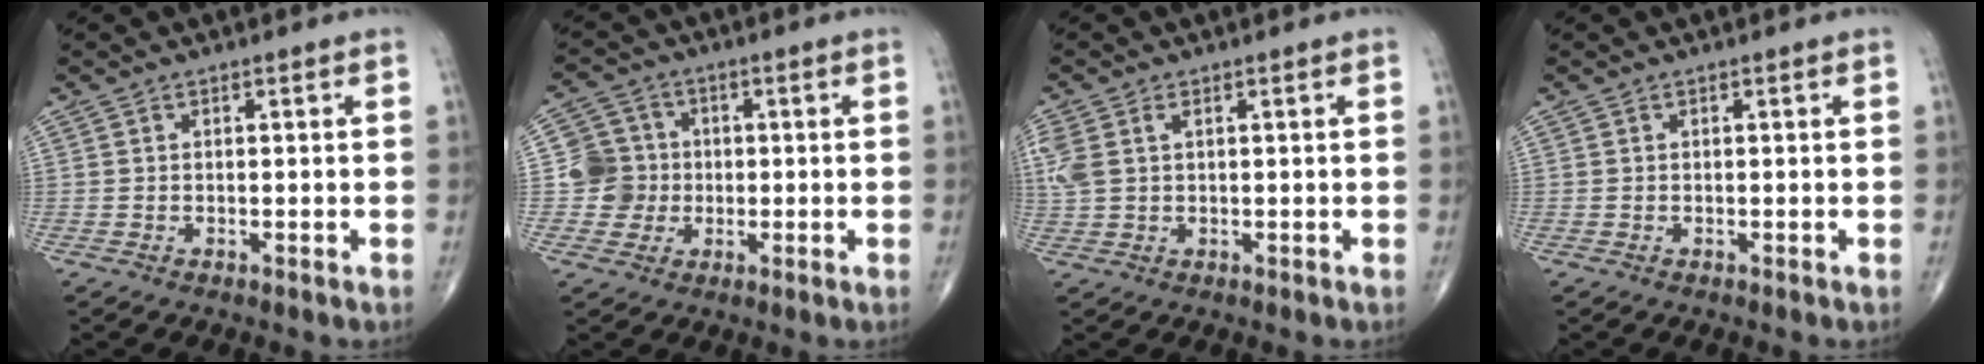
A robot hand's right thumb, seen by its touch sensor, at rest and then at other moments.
{"total": 6.6, "force": [-0.4, 6.6, 0.8], "torque": [0.019, 0.013, -0.013]}
{"total": 5.7, "force": [1.7, 3.5, 4.2], "torque": [-0.126, 0.017, 0.042]}
{"total": 0.0}